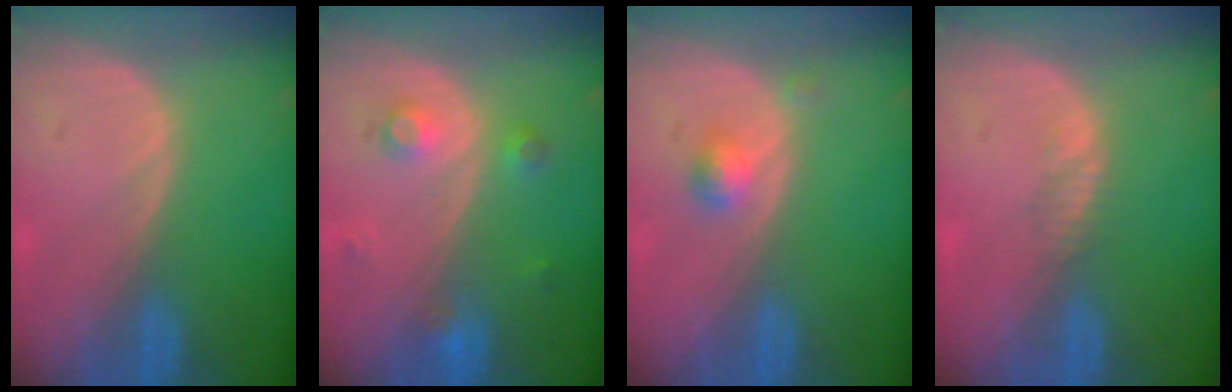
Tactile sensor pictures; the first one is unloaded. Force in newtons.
{"total": 3.6, "press": 3.2, "slide": 1.6}
{"total": 2.2, "press": 2.0, "slide": 1.0}
{"total": 1.1, "press": 0.9, "slide": 0.7}